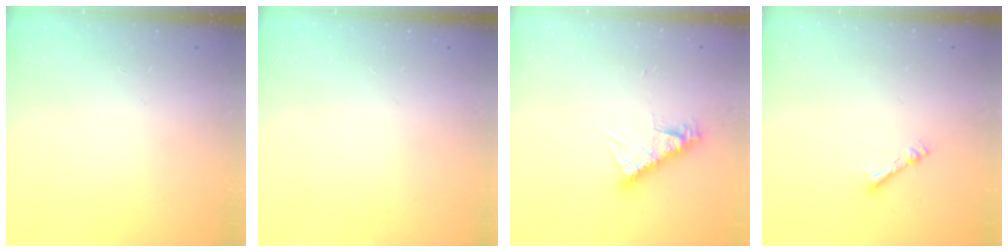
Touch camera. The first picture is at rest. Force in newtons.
{"total": 0.0}
{"total": 9.0, "press": 8.9, "slide": 0.8}
{"total": 2.4, "press": 2.4, "slide": 0.4}